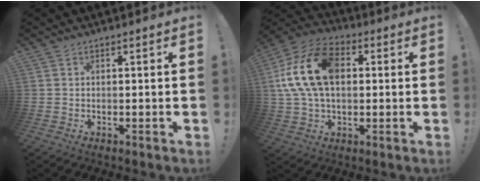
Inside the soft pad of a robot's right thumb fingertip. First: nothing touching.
{"total": 19.0, "force": [3.2, 12.3, 14.1], "torque": [-0.265, 0.009, 0.058]}